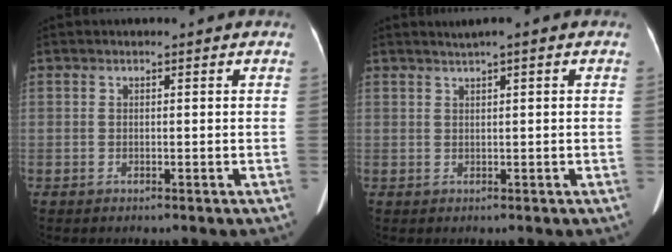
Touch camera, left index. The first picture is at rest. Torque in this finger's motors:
{"motor_torque": [-0.39, 0.30, -0.49, -0.02]}